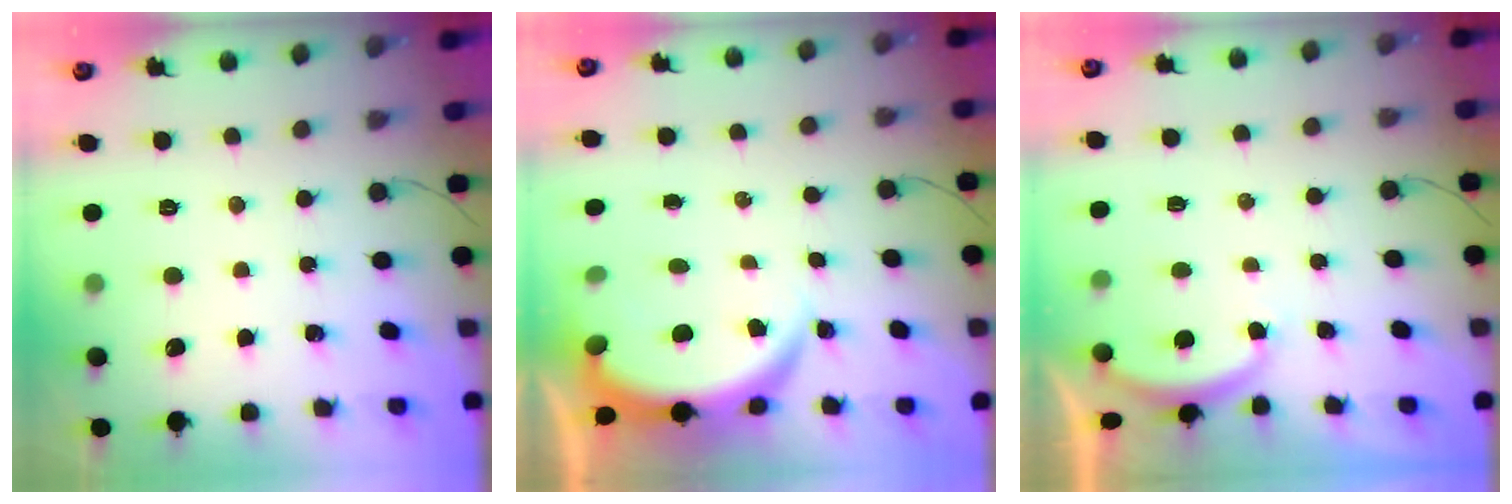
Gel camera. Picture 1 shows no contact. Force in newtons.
{"total": 4.7, "press": 4.7, "slide": 0.3}
{"total": 2.9, "press": 2.8, "slide": 0.6}